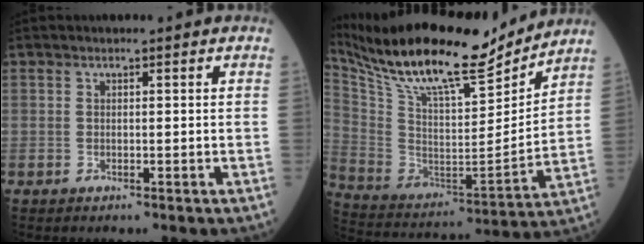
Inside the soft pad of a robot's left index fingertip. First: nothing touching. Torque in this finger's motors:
{"motor_torque": [0.05, -0.71, 0.54, 0.16]}